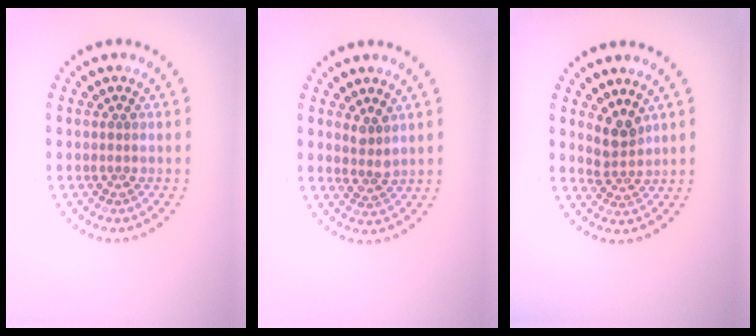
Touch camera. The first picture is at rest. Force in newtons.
{"total": 1.7, "press": 1.2, "slide": 1.2}
{"total": 2.3, "press": 1.8, "slide": 1.5}